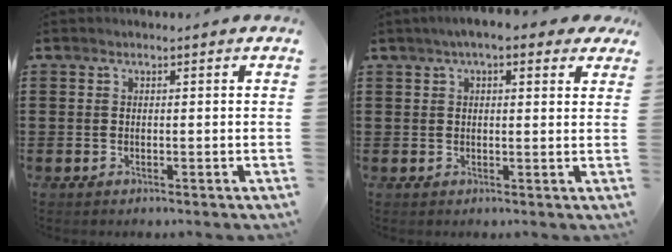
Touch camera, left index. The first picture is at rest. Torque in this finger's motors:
{"motor_torque": [1.57, -0.57, 0.71, 0.16]}